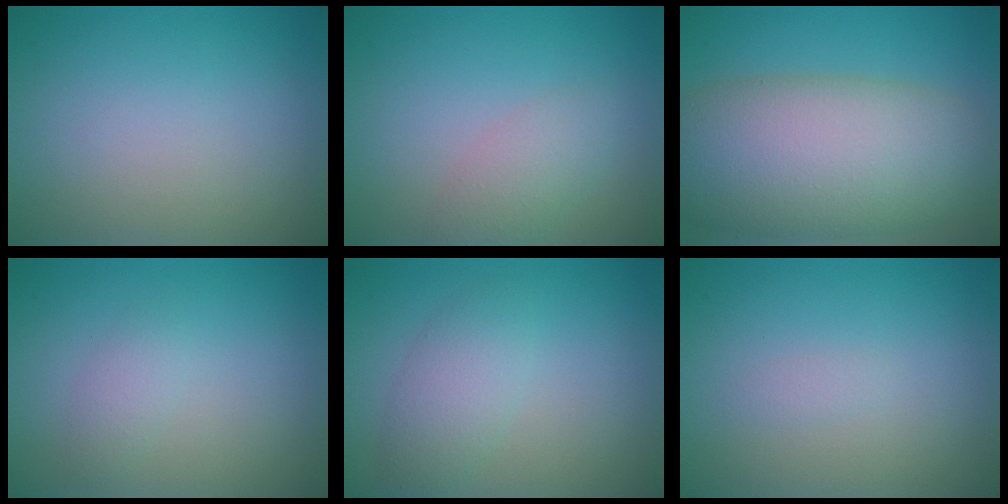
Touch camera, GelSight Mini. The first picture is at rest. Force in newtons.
{"total": 2.4, "press": 2.4, "slide": 0.2}
{"total": 12.1, "press": 12.1, "slide": 0.7}
{"total": 1.3, "press": 1.3, "slide": 0.0}
{"total": 2.9, "press": 2.9, "slide": 0.0}
{"total": 0.5, "press": 0.5, "slide": 0.0}